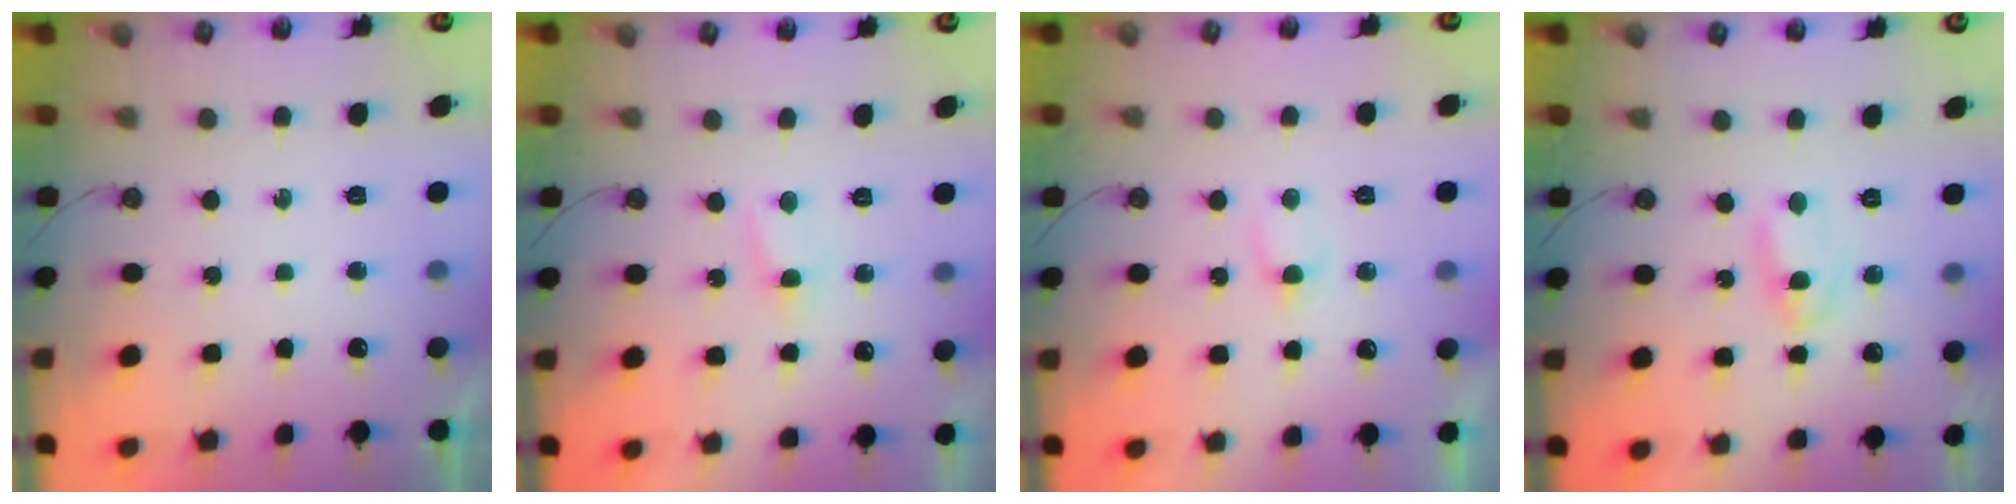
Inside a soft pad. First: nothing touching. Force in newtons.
{"total": 2.8, "press": 2.8, "slide": 0.3}
{"total": 2.7, "press": 2.7, "slide": 0.4}
{"total": 2.7, "press": 2.7, "slide": 0.2}